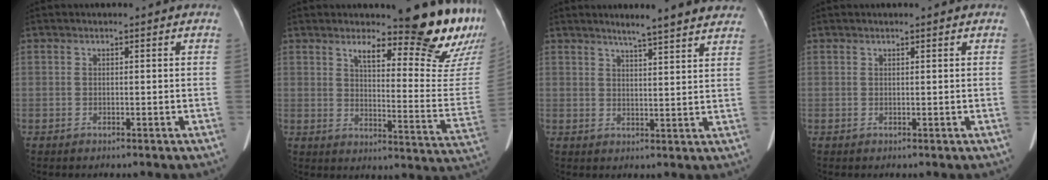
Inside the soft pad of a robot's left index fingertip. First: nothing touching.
{"total": 19.3, "force": [16.0, 1.9, 10.6], "torque": [-0.127, -0.096, 0.190]}
{"total": 11.2, "force": [9.6, 0.6, 5.7], "torque": [-0.068, 0.008, 0.107]}
{"total": 0.8, "force": [0.7, -0.1, 0.4], "torque": [-0.007, 0.008, 0.013]}